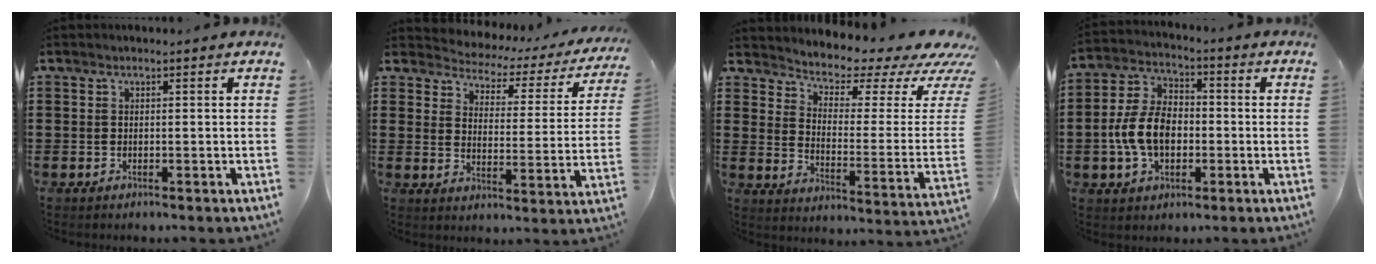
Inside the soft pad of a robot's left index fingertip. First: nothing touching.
{"total": 2.3, "force": [2.1, 0.9, 0.4], "torque": [-0.026, -0.022, 0.025]}
{"total": 3.1, "force": [2.7, 0.8, 1.3], "torque": [-0.038, -0.037, 0.036]}
{"total": 9.0, "force": [-1.7, 5.7, 6.7], "torque": [-0.161, 0.006, -0.039]}